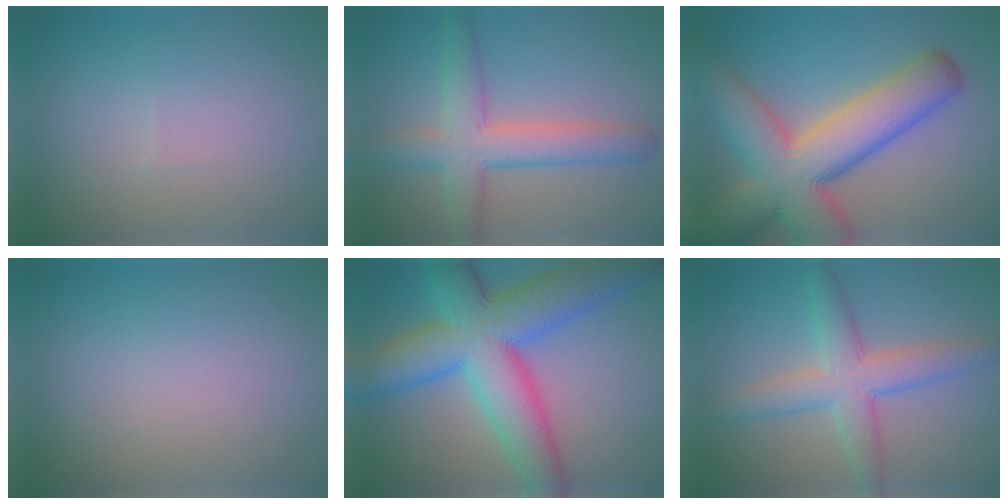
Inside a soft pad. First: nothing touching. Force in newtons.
{"total": 5.9, "press": 5.9, "slide": 0.4}
{"total": 13.1, "press": 13.1, "slide": 1.1}
{"total": 0.0}
{"total": 12.7, "press": 12.7, "slide": 0.3}
{"total": 5.2, "press": 5.2, "slide": 0.2}